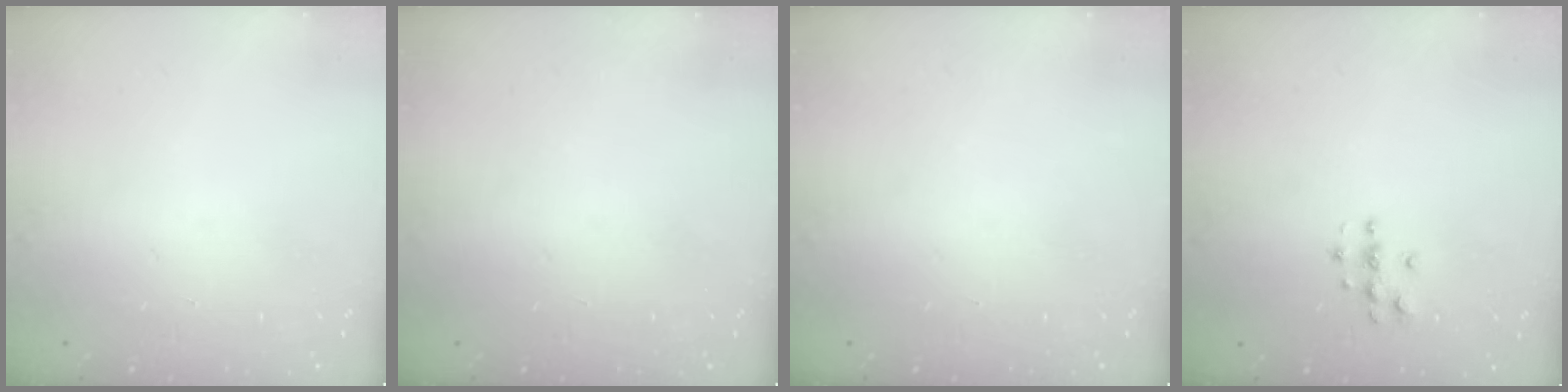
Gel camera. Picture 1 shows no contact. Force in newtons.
{"total": 0.0}
{"total": 0.0}
{"total": 4.5, "press": 4.5, "slide": 0.5}